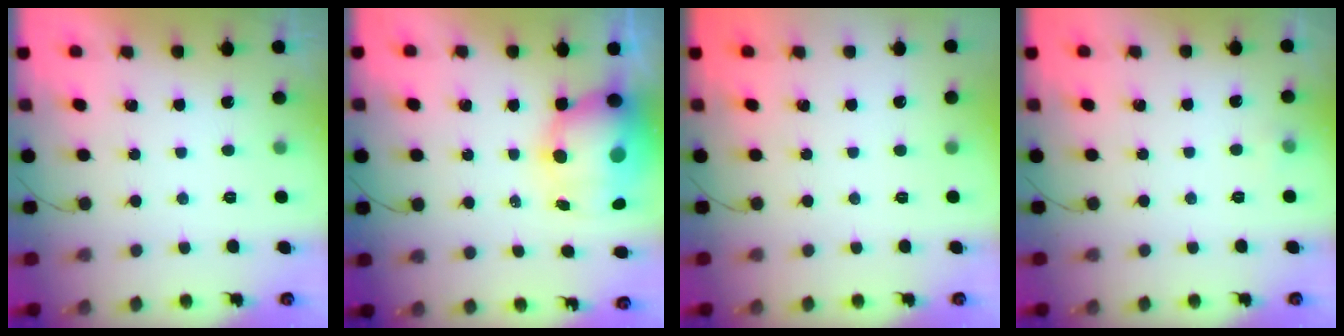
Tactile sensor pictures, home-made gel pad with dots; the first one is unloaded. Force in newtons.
{"total": 11.8, "press": 11.4, "slide": 2.7}
{"total": 0.0}
{"total": 3.1, "press": 2.8, "slide": 1.4}